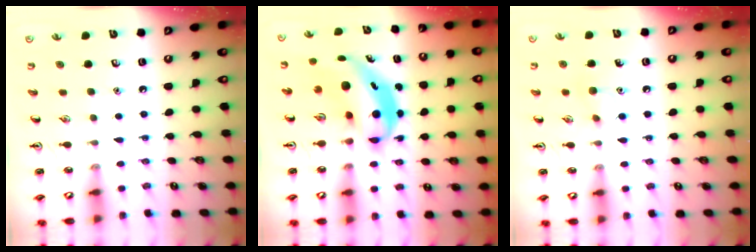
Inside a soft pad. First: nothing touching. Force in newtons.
{"total": 6.3, "press": 6.1, "slide": 1.6}
{"total": 6.4, "press": 6.2, "slide": 1.4}